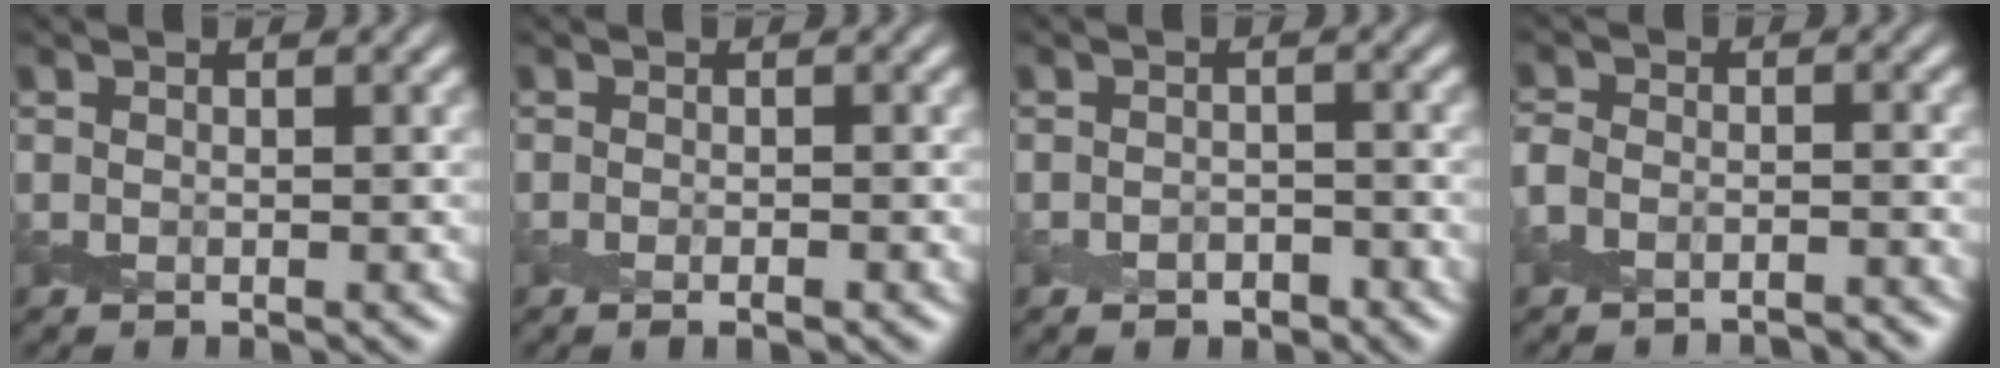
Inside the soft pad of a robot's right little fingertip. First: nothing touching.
{"total": 1.2, "force": [-0.5, 0.2, 1.0], "torque": [-0.015, -0.003, -0.010]}
{"total": 1.6, "force": [-1.0, 0.9, 0.7], "torque": [-0.010, 0.003, -0.018]}
{"total": 3.7, "force": [-3.3, 1.4, 1.2], "torque": [-0.017, -0.003, -0.067]}